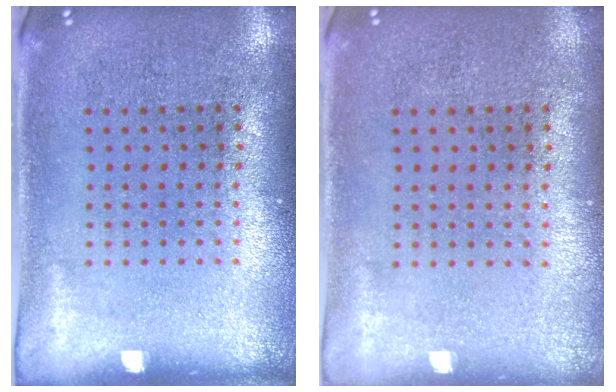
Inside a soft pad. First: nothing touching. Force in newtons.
{"total": 0.0}